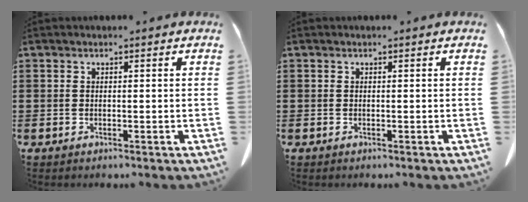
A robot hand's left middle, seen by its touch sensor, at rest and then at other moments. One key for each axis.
{"total": 0.0}